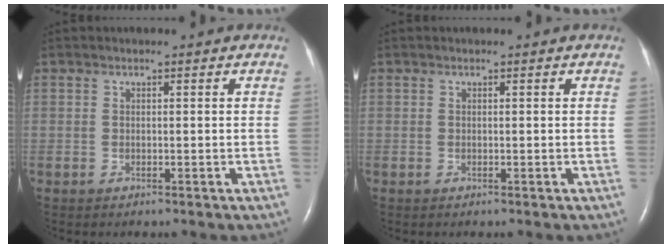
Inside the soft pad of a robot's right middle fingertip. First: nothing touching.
{"total": 0.0}